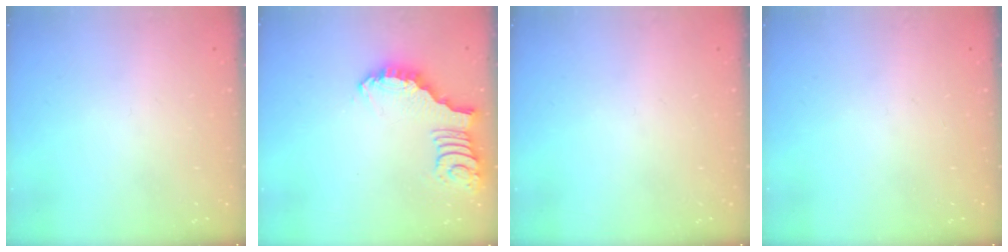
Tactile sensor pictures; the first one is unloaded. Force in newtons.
{"total": 2.9, "press": 2.9, "slide": 0.1}
{"total": 0.0}
{"total": 0.0}